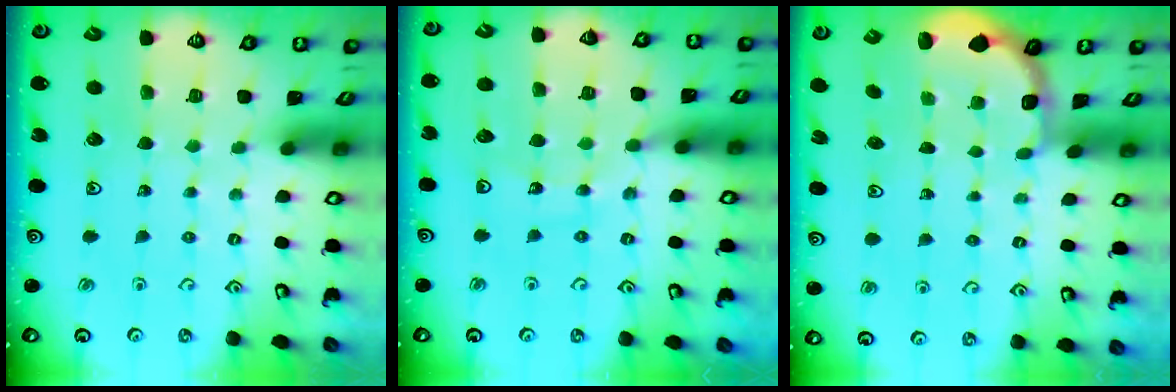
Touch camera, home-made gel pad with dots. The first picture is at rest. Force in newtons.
{"total": 13.0, "press": 12.6, "slide": 3.3}
{"total": 1.8, "press": 1.6, "slide": 0.7}